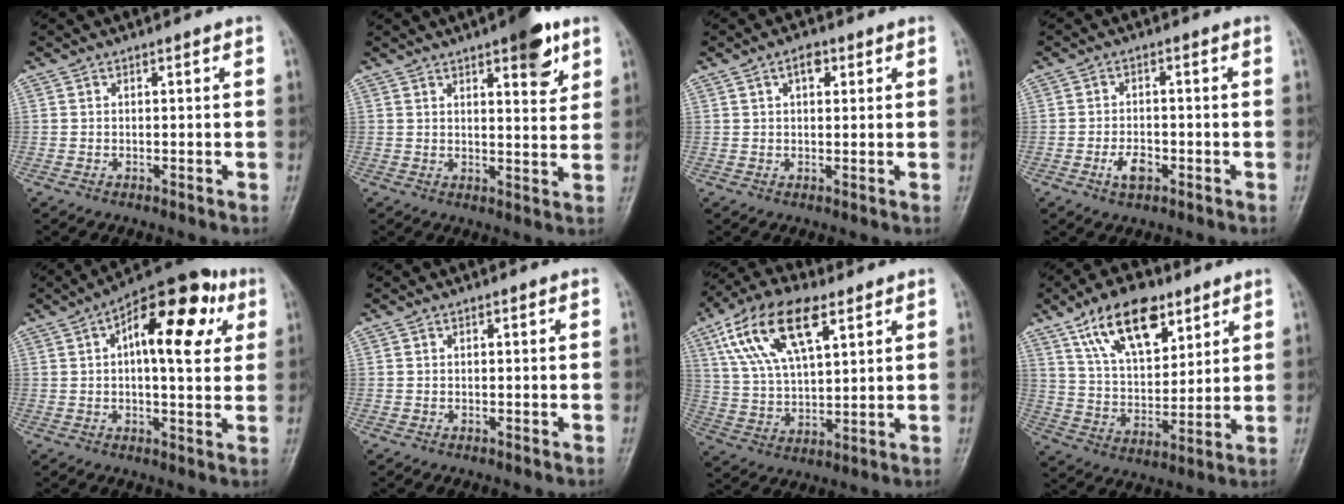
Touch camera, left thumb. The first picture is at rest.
{"total": 8.7, "force": [4.9, 2.9, 6.7], "torque": [-0.070, -0.022, 0.062]}
{"total": 3.3, "force": [1.5, 1.9, 2.3], "torque": [-0.027, 0.001, 0.020]}
{"total": 3.9, "force": [-1.7, 2.2, 2.8], "torque": [-0.046, 0.008, -0.029]}
{"total": 16.4, "force": [4.9, 7.3, 13.9], "torque": [-0.165, 0.019, 0.061]}
{"total": 0.0}
{"total": 16.5, "force": [7.8, 7.7, 12.4], "torque": [-0.222, -0.007, 0.145]}
{"total": 15.7, "force": [9.1, 7.8, 10.1], "torque": [-0.136, -0.037, 0.165]}